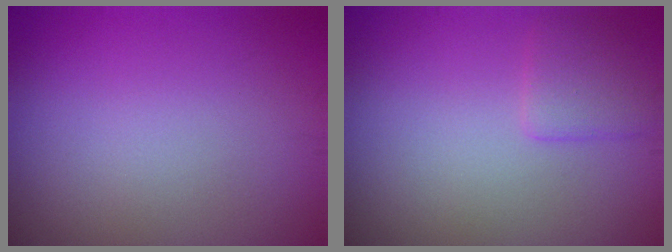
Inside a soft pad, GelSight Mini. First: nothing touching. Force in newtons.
{"total": 1.9, "press": 1.9, "slide": 0.1}